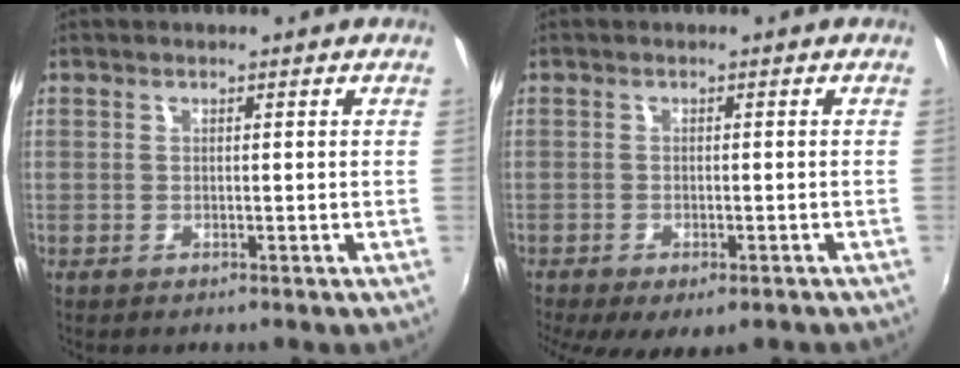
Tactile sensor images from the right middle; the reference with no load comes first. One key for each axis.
{"total": 6.9, "fx": -4.6, "fy": 2.6, "fz": 4.4, "tx": -0.095, "ty": -0.032, "tz": -0.068}